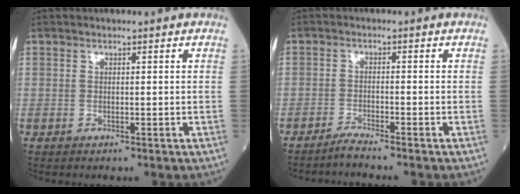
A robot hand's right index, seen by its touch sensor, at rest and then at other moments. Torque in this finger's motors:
{"motor_torque": [-0.17, -0.18, 0.07, 0.01]}